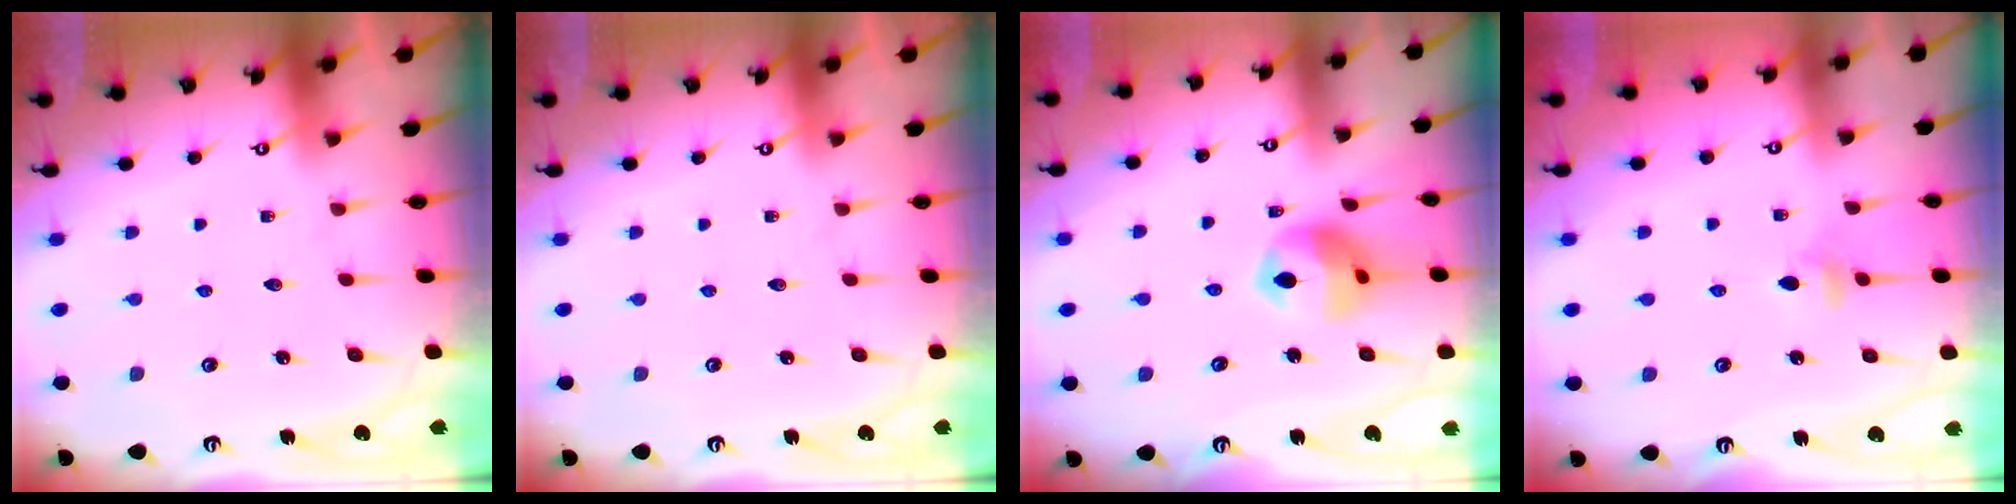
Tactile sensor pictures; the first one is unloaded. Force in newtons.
{"total": 0.0}
{"total": 11.7, "press": 11.6, "slide": 1.5}
{"total": 3.8, "press": 3.7, "slide": 0.8}